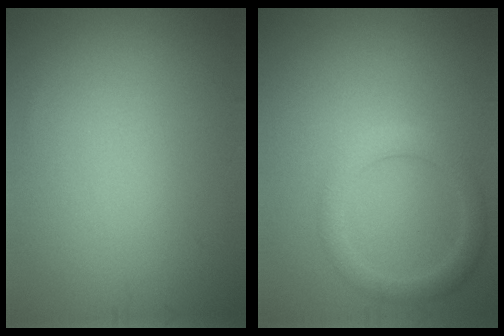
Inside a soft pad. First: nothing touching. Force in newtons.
{"total": 2.4, "press": 2.4, "slide": 0.1}